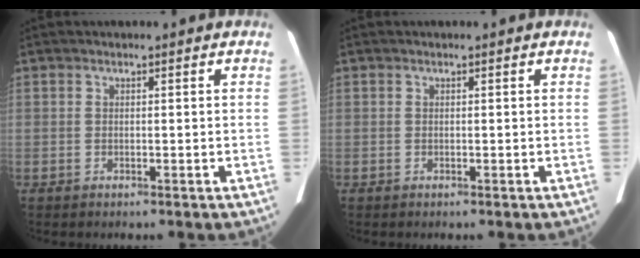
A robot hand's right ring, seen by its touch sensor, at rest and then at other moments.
{"total": 0.0}